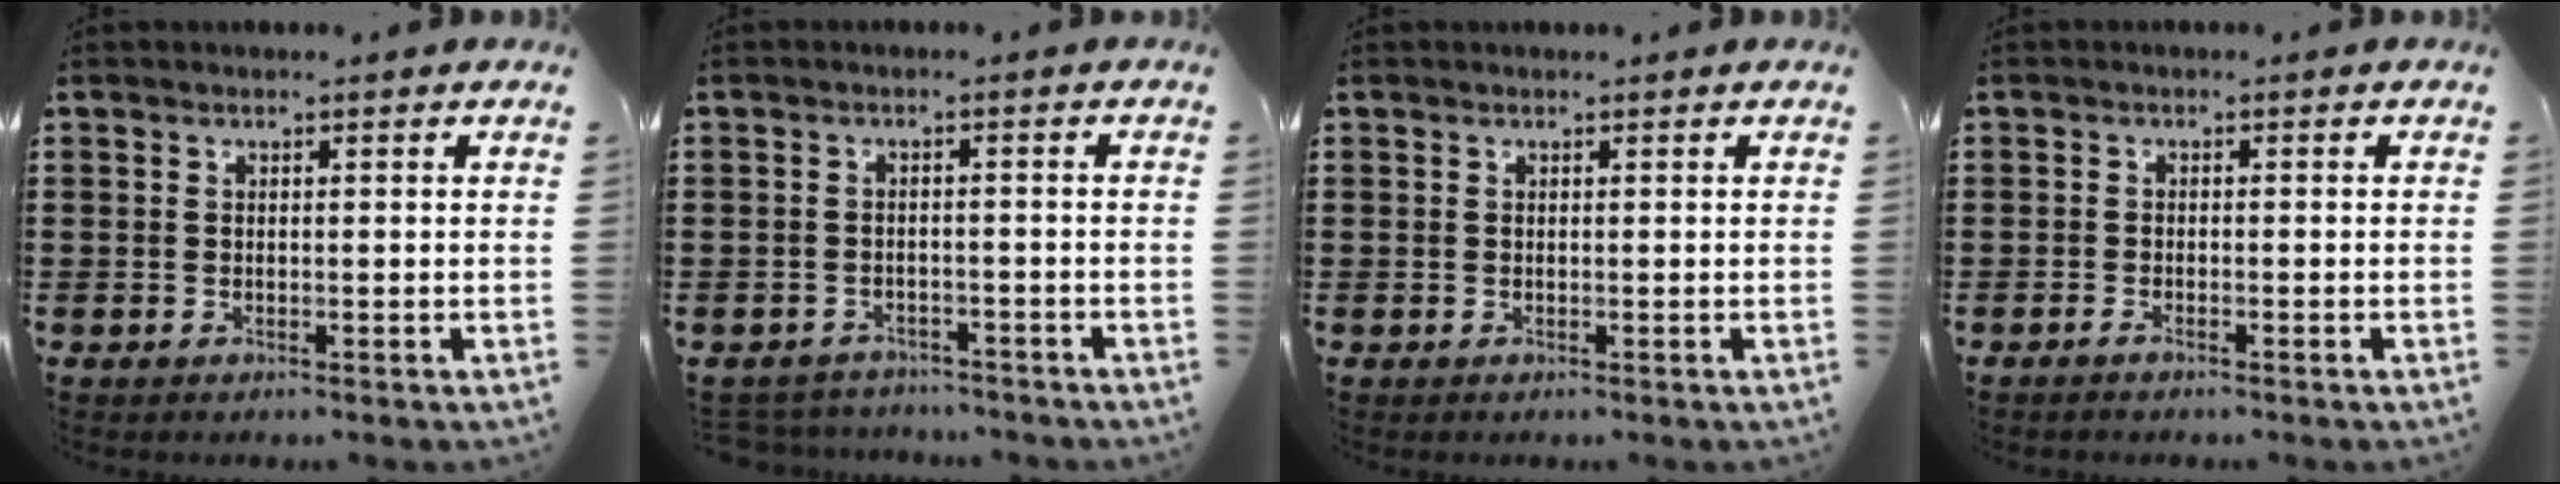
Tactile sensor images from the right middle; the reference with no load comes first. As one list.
[{"total": 2.3, "force": [-2.2, 0.4, -0.3], "torque": [-0.005, -0.001, -0.050]}, {"total": 0.0}, {"total": 0.8, "force": [-0.6, 0.0, 0.5], "torque": [-0.012, -0.007, -0.010]}]